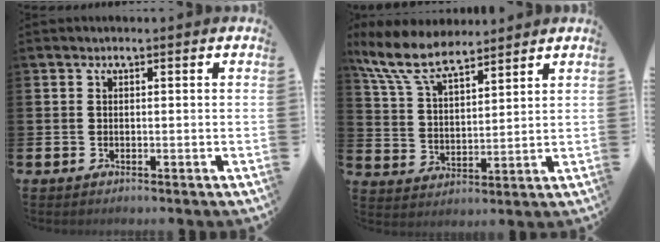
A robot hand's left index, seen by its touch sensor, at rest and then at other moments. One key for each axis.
{"total": 8.6, "fx": 7.5, "fy": 2.3, "fz": 3.4, "tx": -0.102, "ty": -0.027, "tz": 0.138}